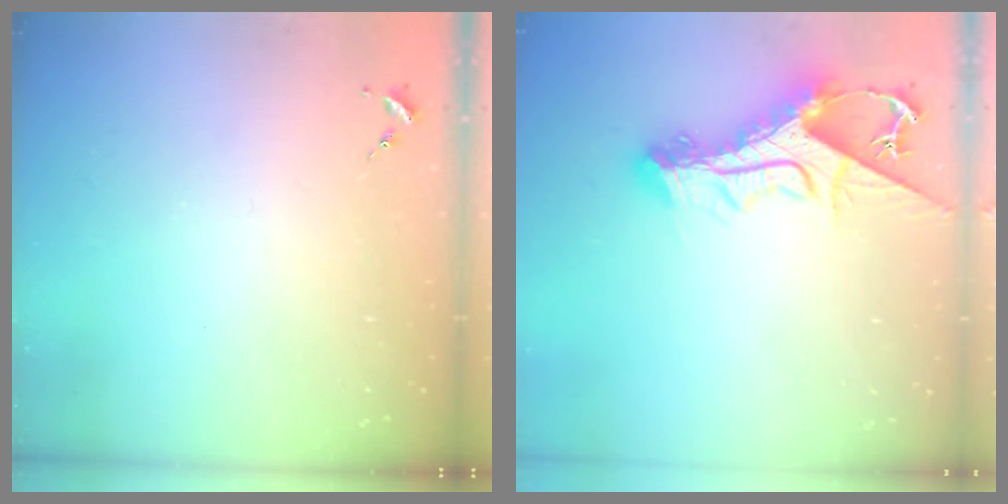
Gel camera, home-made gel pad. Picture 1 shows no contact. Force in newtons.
{"total": 13.5, "press": 13.5, "slide": 1.6}